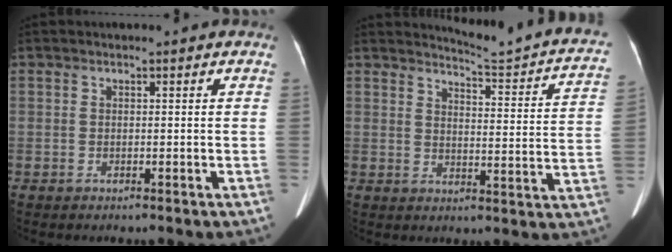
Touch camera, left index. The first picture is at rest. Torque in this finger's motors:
{"motor_torque": [0.39, -0.85, 0.02, 0.01]}